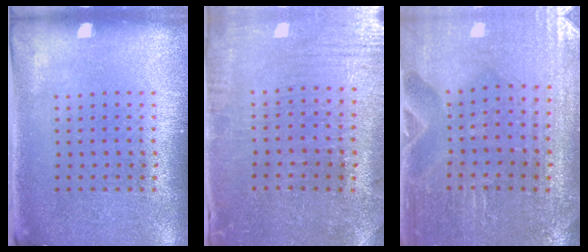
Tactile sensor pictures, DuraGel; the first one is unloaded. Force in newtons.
{"total": 0.6, "press": 0.5, "slide": 0.3}
{"total": 0.8, "press": 0.8, "slide": 0.1}